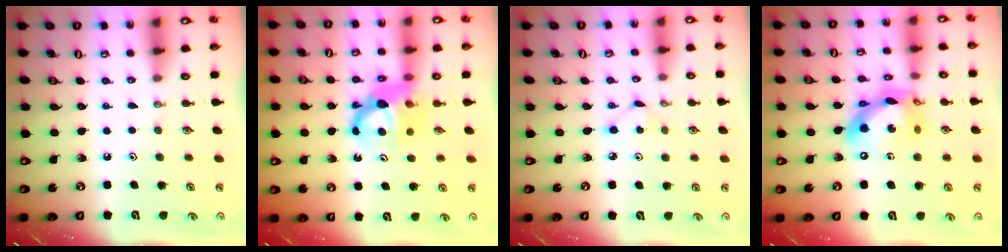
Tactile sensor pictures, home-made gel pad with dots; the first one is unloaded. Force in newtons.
{"total": 9.1, "press": 9.1, "slide": 0.8}
{"total": 3.8, "press": 3.7, "slide": 0.5}
{"total": 13.6, "press": 13.5, "slide": 1.7}